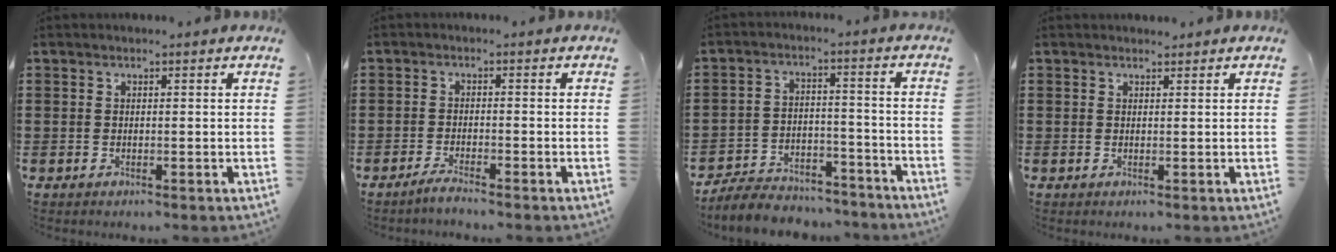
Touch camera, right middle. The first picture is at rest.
{"total": 2.0, "force": [-1.7, -0.2, 1.1], "torque": [-0.018, -0.002, -0.030]}
{"total": 6.3, "force": [-6.1, 1.2, 1.2], "torque": [-0.028, 0.010, -0.121]}
{"total": 0.8, "force": [0.6, 0.4, -0.1], "torque": [0.008, -0.003, 0.011]}